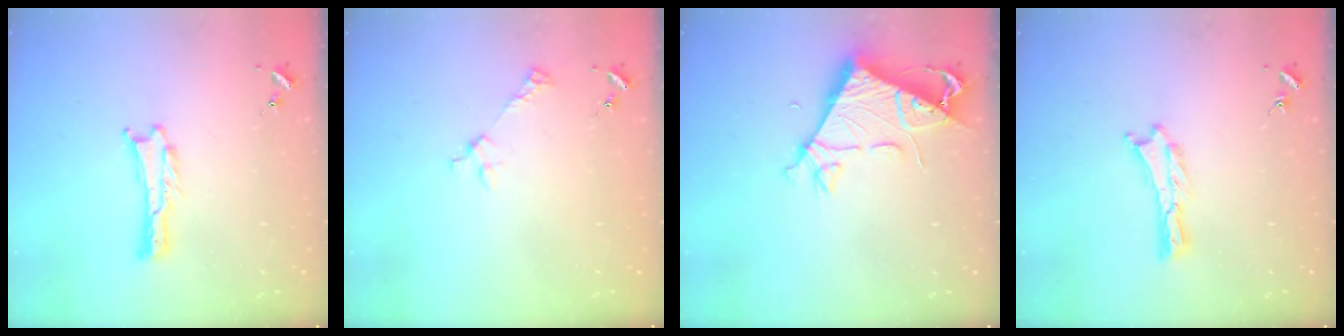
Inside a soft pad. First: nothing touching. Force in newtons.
{"total": 2.6, "press": 2.6, "slide": 0.3}
{"total": 7.4, "press": 7.4, "slide": 0.7}
{"total": 0.0}